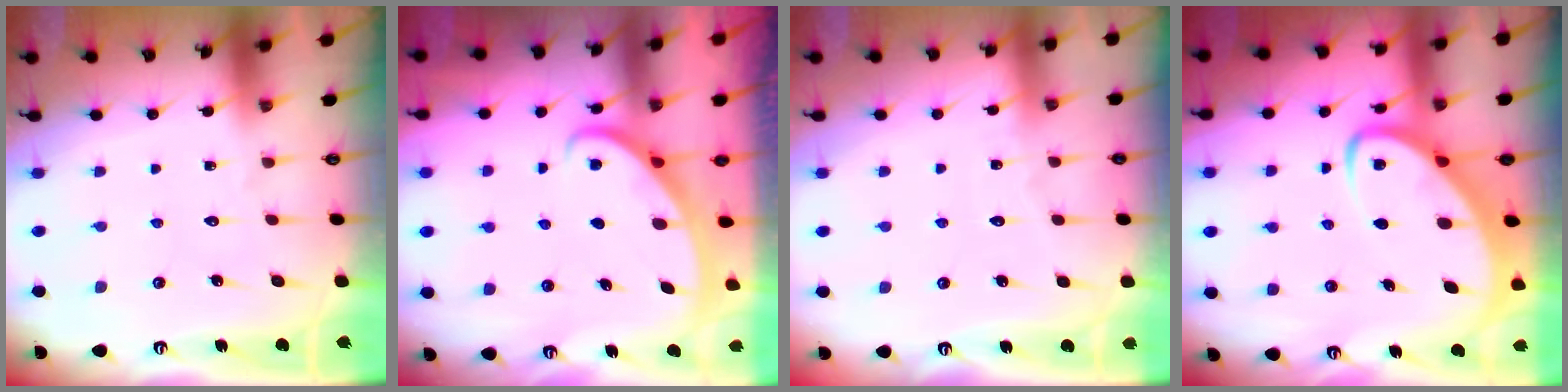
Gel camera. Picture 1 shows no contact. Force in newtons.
{"total": 3.0, "press": 3.0, "slide": 0.1}
{"total": 2.2, "press": 2.2, "slide": 0.3}
{"total": 5.1, "press": 5.1, "slide": 0.5}